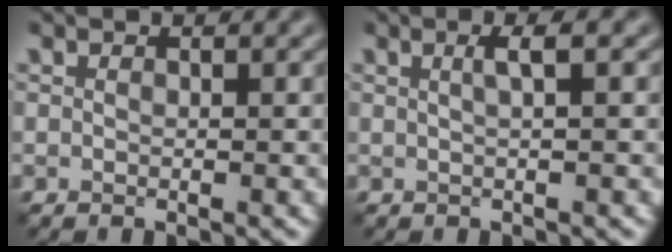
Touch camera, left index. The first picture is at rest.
{"total": 1.9, "force": [0.5, 0.3, 1.8], "torque": [-0.028, 0.008, 0.003]}